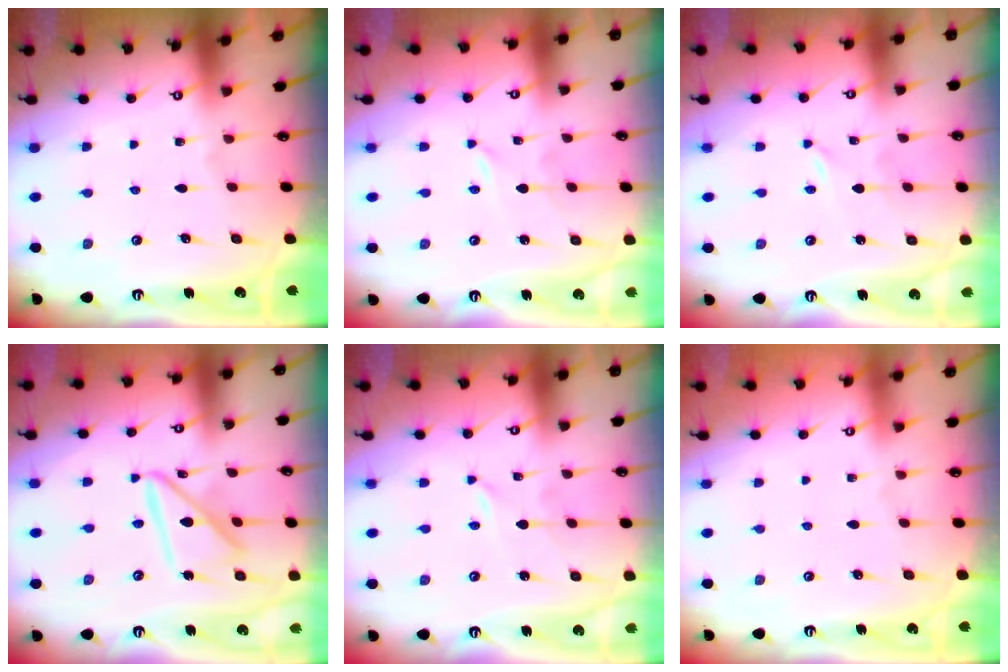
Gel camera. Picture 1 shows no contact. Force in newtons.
{"total": 0.0}
{"total": 0.0}
{"total": 14.2, "press": 14.1, "slide": 1.4}
{"total": 0.0}
{"total": 0.0}